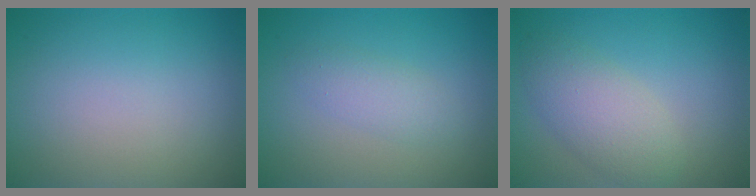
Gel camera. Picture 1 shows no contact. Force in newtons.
{"total": 2.0, "press": 2.0, "slide": 0.2}
{"total": 4.0, "press": 3.9, "slide": 0.1}